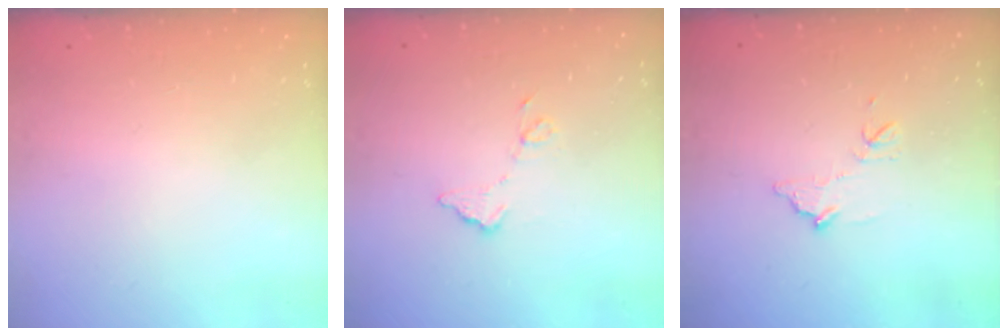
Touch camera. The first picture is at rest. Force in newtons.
{"total": 6.8, "press": 6.8, "slide": 0.1}
{"total": 8.8, "press": 8.7, "slide": 0.4}